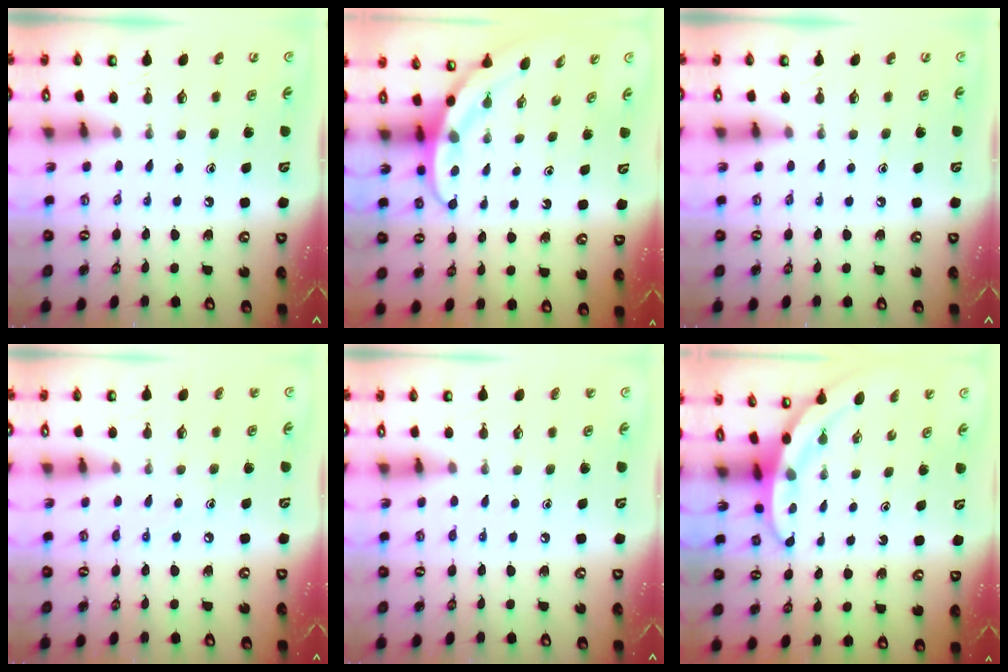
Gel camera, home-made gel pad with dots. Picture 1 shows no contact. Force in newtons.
{"total": 4.0, "press": 3.9, "slide": 0.3}
{"total": 0.0}
{"total": 6.1, "press": 6.1, "slide": 0.7}
{"total": 6.9, "press": 6.8, "slide": 0.8}
{"total": 3.5, "press": 3.5, "slide": 0.2}